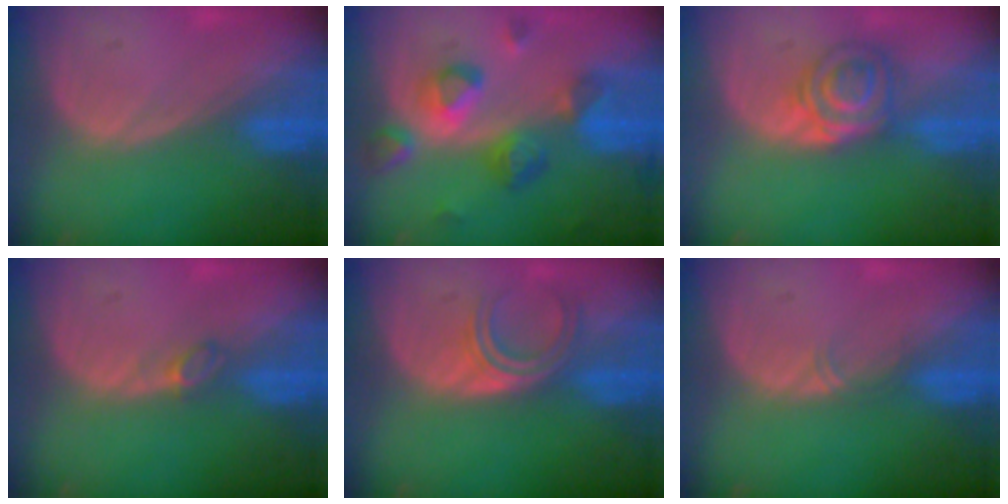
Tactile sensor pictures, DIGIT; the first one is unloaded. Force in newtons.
{"total": 8.6, "press": 7.9, "slide": 3.3}
{"total": 6.0, "press": 5.6, "slide": 2.2}
{"total": 1.7, "press": 1.7, "slide": 0.4}
{"total": 4.8, "press": 4.0, "slide": 2.6}
{"total": 1.1, "press": 1.0, "slide": 0.6}